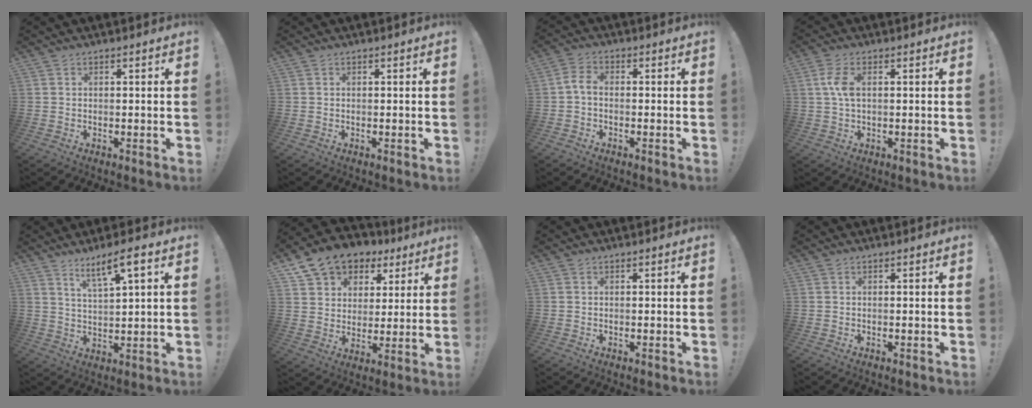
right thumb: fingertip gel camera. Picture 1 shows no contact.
{"total": 0.0}
{"total": 4.0, "force": [-0.9, 2.3, 3.2], "torque": [-0.071, 0.007, -0.018]}
{"total": 5.0, "force": [0.7, 2.2, 4.4], "torque": [-0.089, -0.002, 0.007]}
{"total": 7.8, "force": [5.0, 1.1, 5.9], "torque": [-0.101, -0.021, 0.082]}
{"total": 11.8, "force": [8.0, 7.8, 3.7], "torque": [-0.065, -0.056, 0.153]}
{"total": 0.0}
{"total": 0.0}